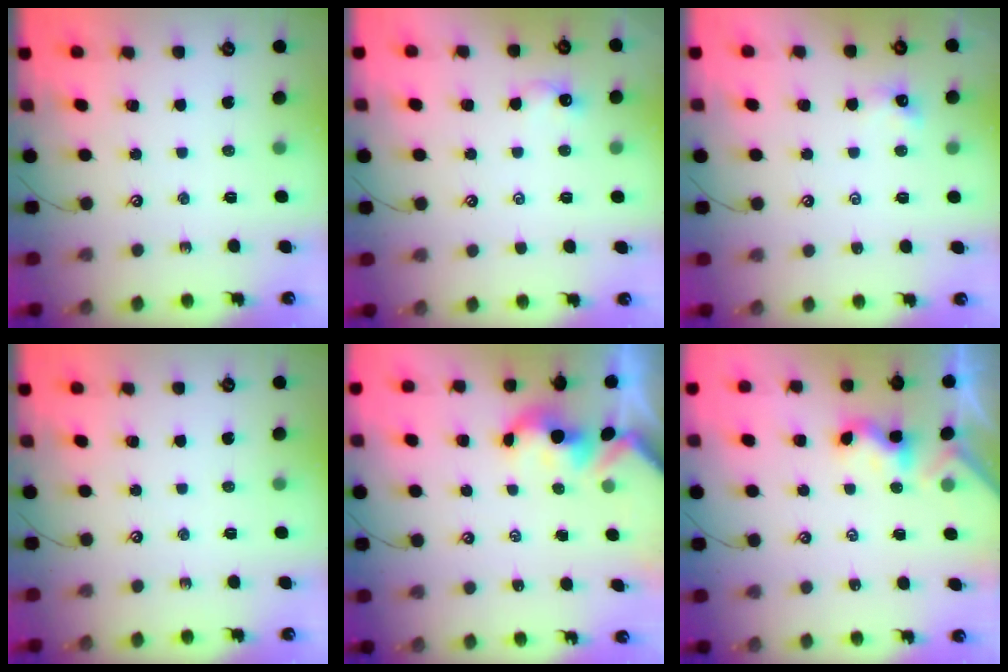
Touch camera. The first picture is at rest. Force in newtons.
{"total": 0.6, "press": 0.2, "slide": 0.5}
{"total": 2.5, "press": 2.4, "slide": 0.7}
{"total": 0.0}
{"total": 1.7, "press": 1.7, "slide": 0.2}
{"total": 2.3, "press": 2.3, "slide": 0.0}